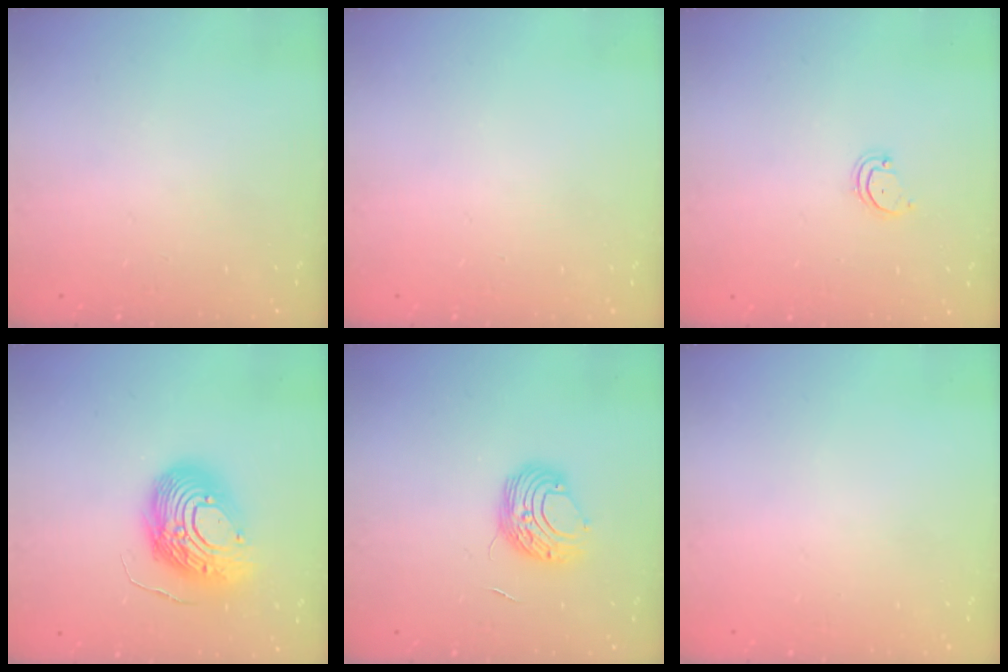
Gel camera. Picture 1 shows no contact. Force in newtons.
{"total": 0.0}
{"total": 2.6, "press": 2.6, "slide": 0.2}
{"total": 16.1, "press": 16.1, "slide": 1.4}
{"total": 9.3, "press": 9.3, "slide": 0.5}
{"total": 0.0}